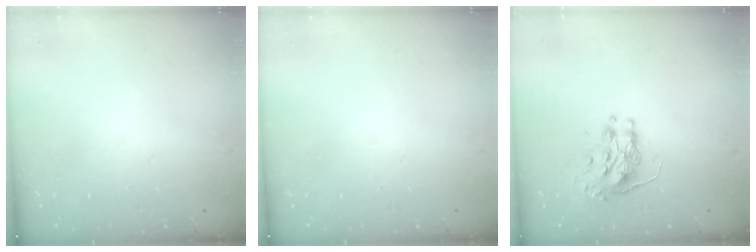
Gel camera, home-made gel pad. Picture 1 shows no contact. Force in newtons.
{"total": 0.0}
{"total": 9.2, "press": 9.2, "slide": 0.6}